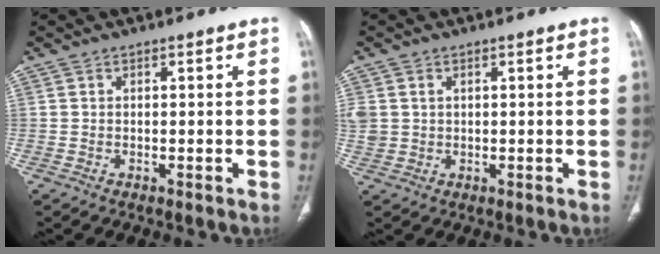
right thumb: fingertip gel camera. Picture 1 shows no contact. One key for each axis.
{"total": 5.6, "fx": 1.2, "fy": 4.7, "fz": 2.8, "tx": -0.083, "ty": 0.002, "tz": 0.034}